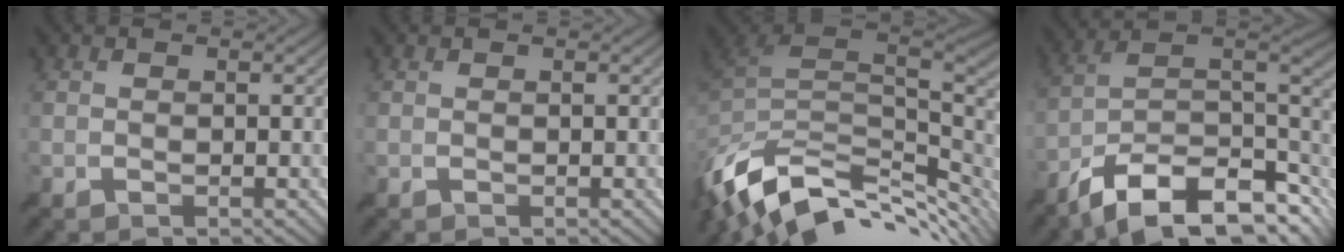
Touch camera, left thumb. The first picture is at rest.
{"total": 0.0}
{"total": 13.3, "force": [-5.1, 7.6, 9.6], "torque": [-0.234, -0.016, -0.087]}
{"total": 14.1, "force": [-7.8, 6.0, 10.0], "torque": [-0.216, -0.013, -0.130]}